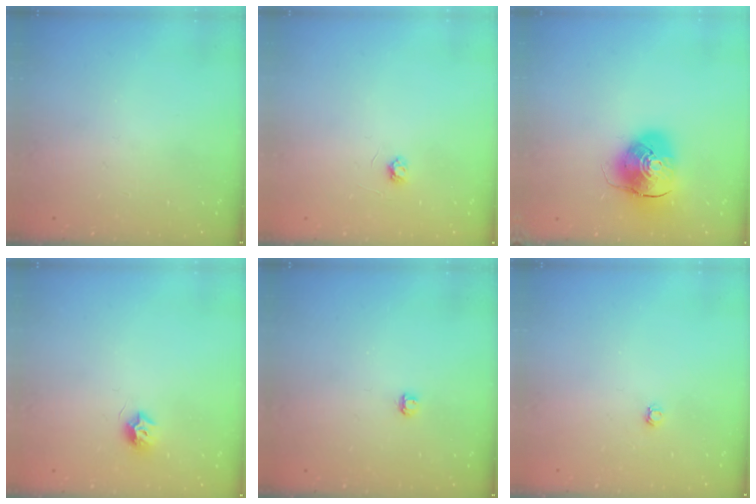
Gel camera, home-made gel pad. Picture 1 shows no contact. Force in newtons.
{"total": 2.6, "press": 2.6, "slide": 0.3}
{"total": 10.8, "press": 10.6, "slide": 1.9}
{"total": 7.4, "press": 7.4, "slide": 0.1}
{"total": 2.9, "press": 2.9, "slide": 0.3}
{"total": 3.0, "press": 3.0, "slide": 0.4}